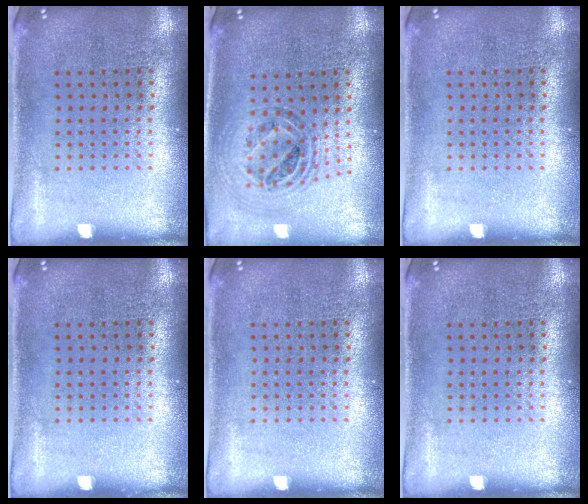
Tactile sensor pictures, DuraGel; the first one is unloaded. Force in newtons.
{"total": 1.0, "press": 1.0, "slide": 0.2}
{"total": 0.0}
{"total": 0.0}
{"total": 0.0}
{"total": 0.0}